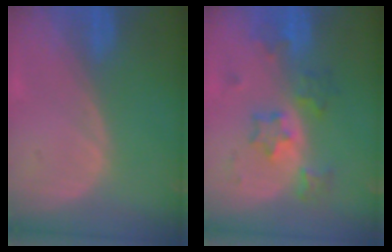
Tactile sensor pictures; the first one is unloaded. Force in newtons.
{"total": 6.1, "press": 5.9, "slide": 1.4}